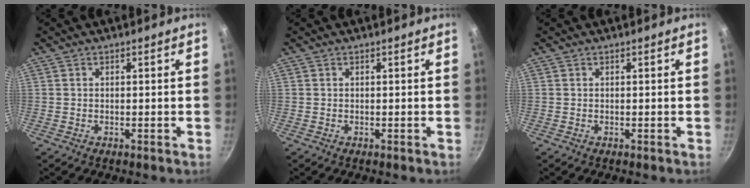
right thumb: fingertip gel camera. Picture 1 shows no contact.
{"total": 0.0}
{"total": 0.0}